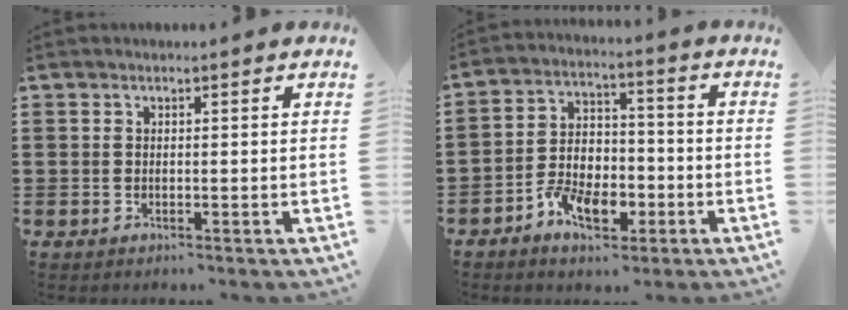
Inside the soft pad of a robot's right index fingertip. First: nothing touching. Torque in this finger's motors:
{"motor_torque": [1.25, 0.88, 0.59, 0.14]}